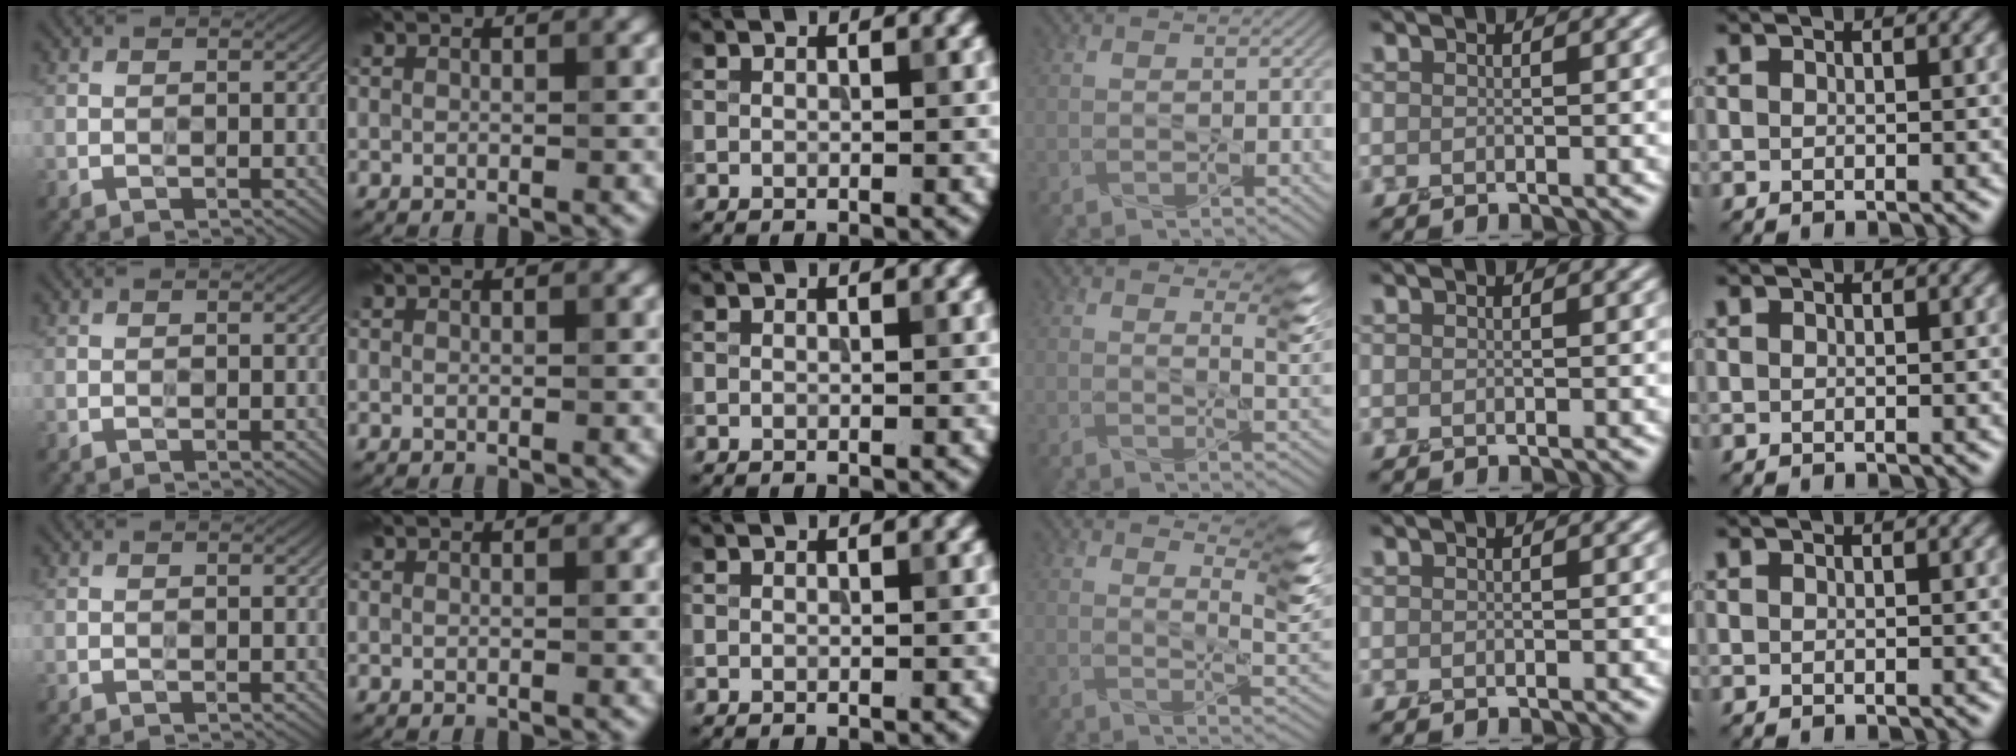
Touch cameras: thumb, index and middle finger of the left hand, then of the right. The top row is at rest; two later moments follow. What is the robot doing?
{"motion": "squeeze", "object": "paper clamp"}